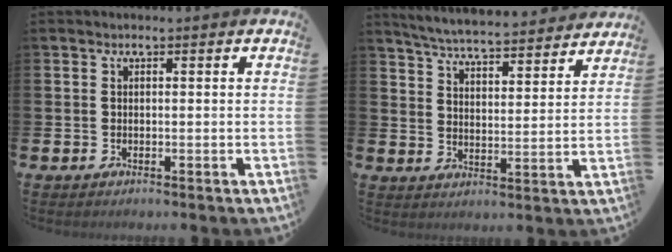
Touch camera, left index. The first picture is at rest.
{"total": 5.7, "force": [5.6, 0.3, 0.8], "torque": [-0.045, -0.044, 0.097]}